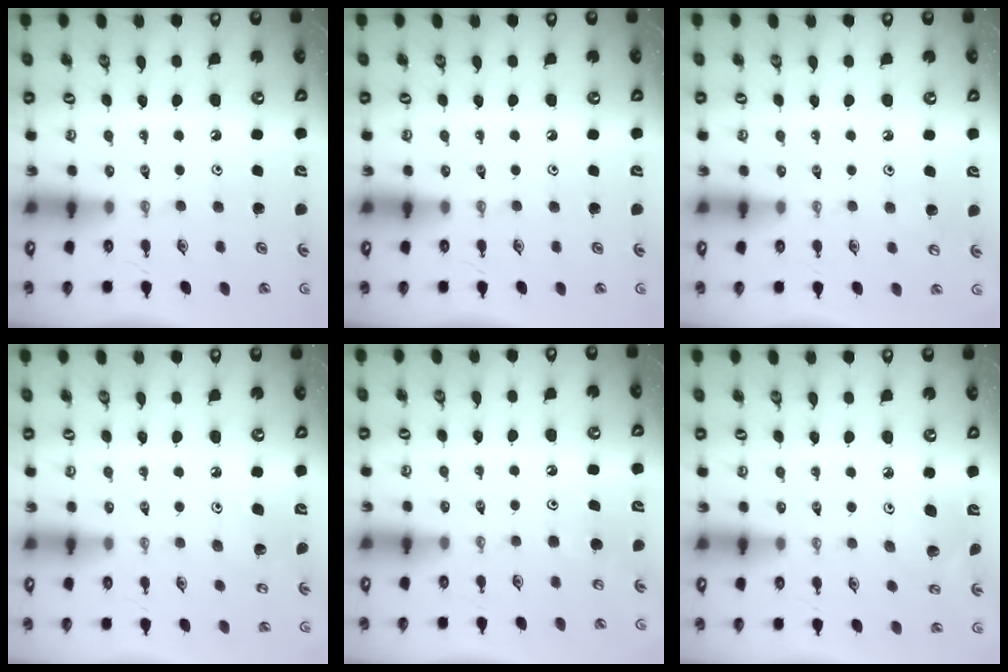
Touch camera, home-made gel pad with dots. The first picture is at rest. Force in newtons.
{"total": 0.0}
{"total": 3.9, "press": 3.9, "slide": 0.4}
{"total": 5.8, "press": 5.8, "slide": 0.4}
{"total": 5.5, "press": 5.4, "slide": 0.6}
{"total": 3.8, "press": 3.5, "slide": 1.6}